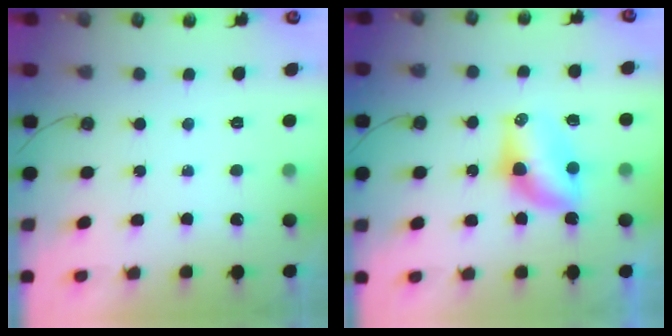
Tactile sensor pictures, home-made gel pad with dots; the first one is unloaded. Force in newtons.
{"total": 6.9, "press": 6.9, "slide": 0.5}